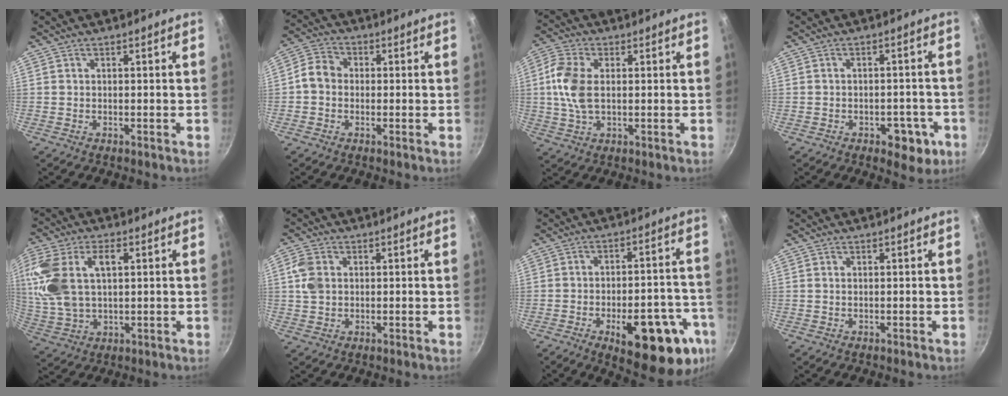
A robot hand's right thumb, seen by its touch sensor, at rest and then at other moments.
{"total": 5.6, "force": [-0.5, 4.7, 3.0], "torque": [-0.044, 0.019, -0.019]}
{"total": 9.2, "force": [0.9, 5.2, 7.5], "torque": [-0.174, 0.009, 0.018]}
{"total": 6.6, "force": [-3.2, 3.7, 4.5], "torque": [-0.030, 0.020, -0.036]}
{"total": 17.8, "force": [4.0, 10.2, 14.0], "torque": [-0.320, 0.010, 0.076]}
{"total": 5.1, "force": [0.9, 3.8, 3.3], "torque": [-0.069, 0.003, 0.016]}
{"total": 20.2, "force": [-9.0, 7.4, 16.5], "torque": [-0.168, 0.042, -0.108]}
{"total": 0.0}